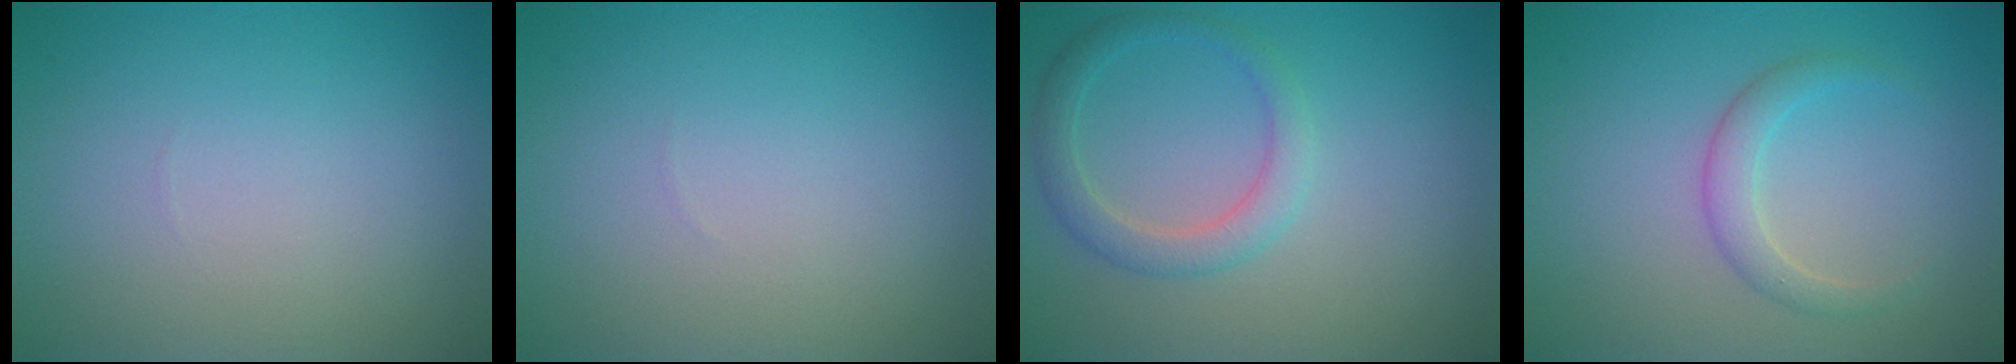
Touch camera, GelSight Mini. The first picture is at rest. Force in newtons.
{"total": 0.0}
{"total": 2.6, "press": 2.6, "slide": 0.2}
{"total": 2.0, "press": 2.0, "slide": 0.1}